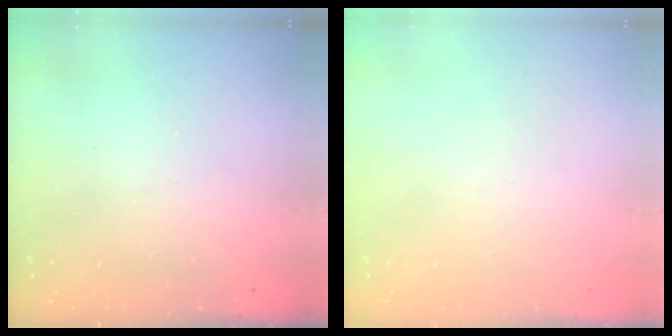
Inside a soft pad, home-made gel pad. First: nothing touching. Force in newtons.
{"total": 0.0}